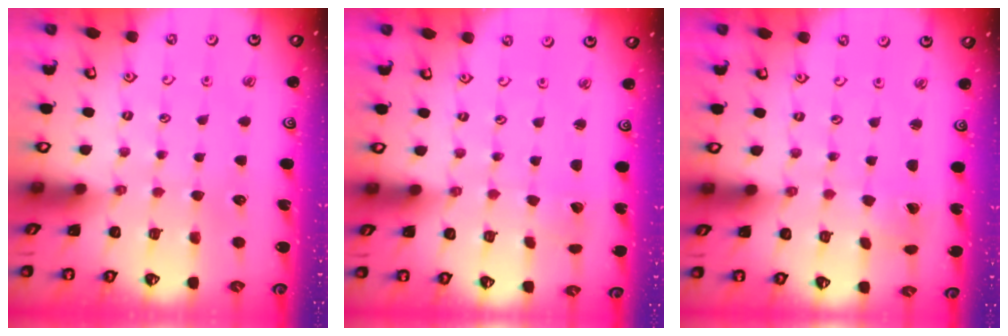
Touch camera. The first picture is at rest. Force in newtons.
{"total": 1.0, "press": 1.0, "slide": 0.1}
{"total": 0.8, "press": 0.8, "slide": 0.0}